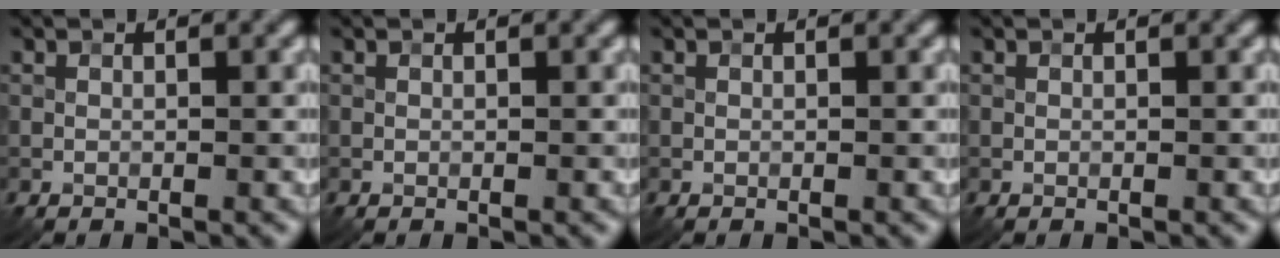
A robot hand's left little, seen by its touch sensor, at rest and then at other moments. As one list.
[{"total": 0.0}, {"total": 0.0}, {"total": 0.0}]